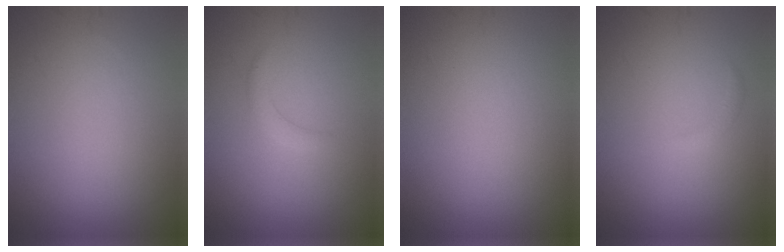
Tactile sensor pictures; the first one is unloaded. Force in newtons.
{"total": 1.2, "press": 1.2, "slide": 0.2}
{"total": 0.0}
{"total": 0.7, "press": 0.7, "slide": 0.1}